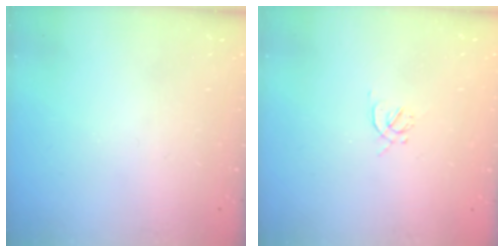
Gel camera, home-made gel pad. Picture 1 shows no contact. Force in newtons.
{"total": 1.2, "press": 1.2, "slide": 0.4}